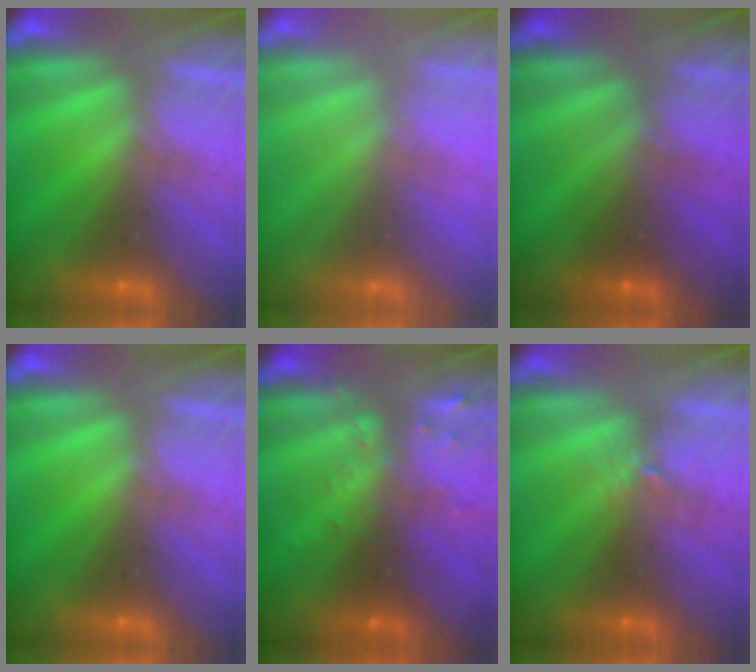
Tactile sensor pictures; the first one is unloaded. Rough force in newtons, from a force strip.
{"total": 4.0}
{"total": 2.0}
{"total": 0.0}
{"total": 3.1}
{"total": 2.1}